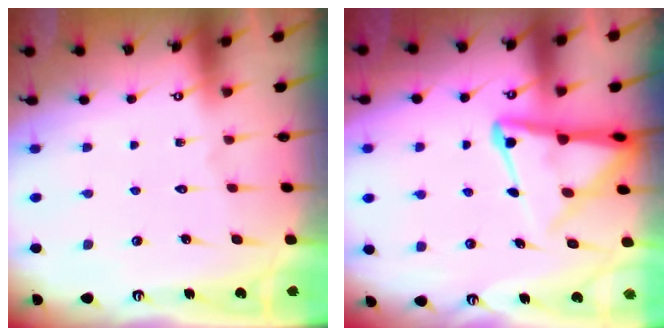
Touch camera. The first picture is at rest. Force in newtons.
{"total": 10.1, "press": 10.1, "slide": 1.1}